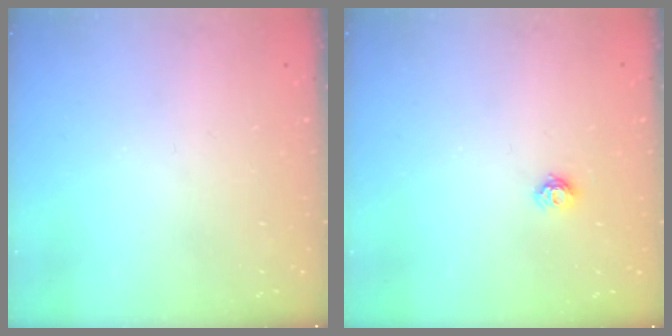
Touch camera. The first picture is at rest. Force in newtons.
{"total": 5.8, "press": 5.8, "slide": 0.3}